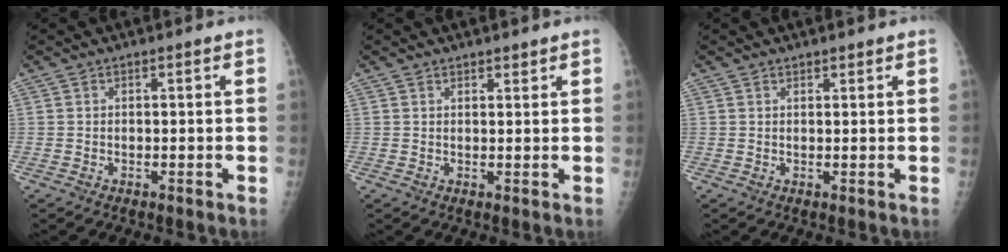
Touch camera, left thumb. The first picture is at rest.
{"total": 1.4, "force": [1.2, 0.5, 0.4], "torque": [0.003, -0.006, 0.018]}
{"total": 1.0, "force": [0.9, 0.3, 0.3], "torque": [0.002, -0.004, 0.013]}